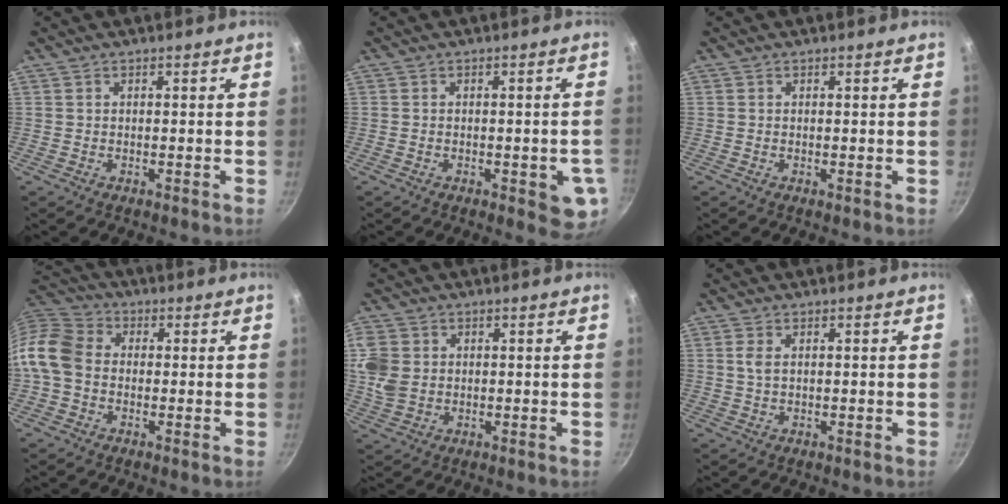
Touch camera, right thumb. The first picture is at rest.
{"total": 6.9, "force": [-1.9, 2.5, 6.2], "torque": [-0.053, -0.002, -0.023]}
{"total": 0.0}
{"total": 9.3, "force": [-1.0, 7.2, 5.8], "torque": [-0.097, 0.022, -0.042]}
{"total": 7.3, "force": [0.9, 5.9, 4.3], "torque": [-0.082, -0.006, 0.016]}
{"total": 2.1, "force": [0.5, 1.1, 1.7], "torque": [-0.034, 0.000, 0.011]}